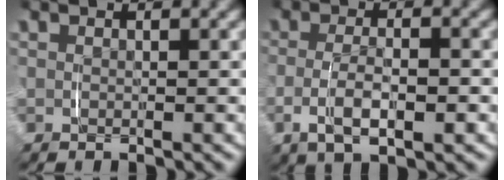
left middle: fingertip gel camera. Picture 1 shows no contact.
{"total": 4.1, "force": [-1.2, 1.8, 3.5], "torque": [-0.064, -0.001, -0.020]}